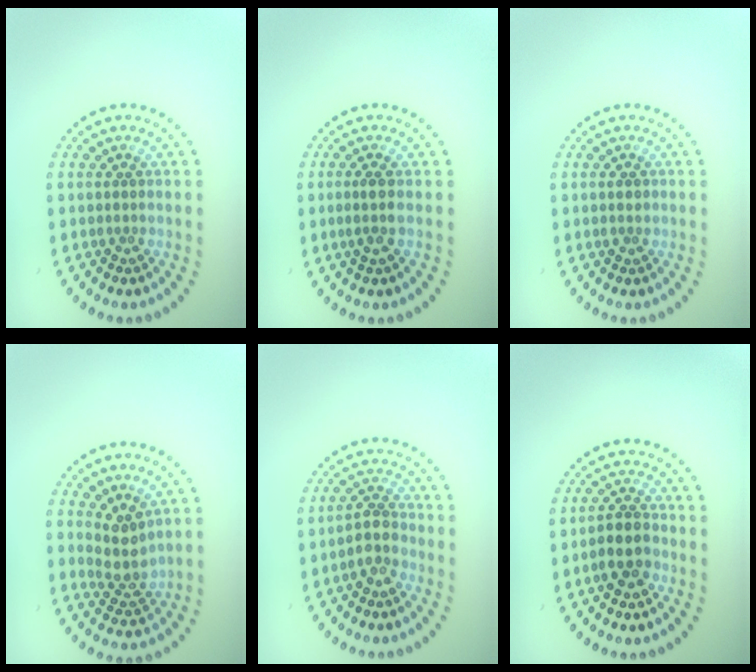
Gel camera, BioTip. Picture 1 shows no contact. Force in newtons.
{"total": 1.6, "press": 1.3, "slide": 0.9}
{"total": 1.3, "press": 1.3, "slide": 0.1}
{"total": 2.9, "press": 2.3, "slide": 1.8}
{"total": 2.3, "press": 2.0, "slide": 1.2}
{"total": 2.6, "press": 2.4, "slide": 1.0}